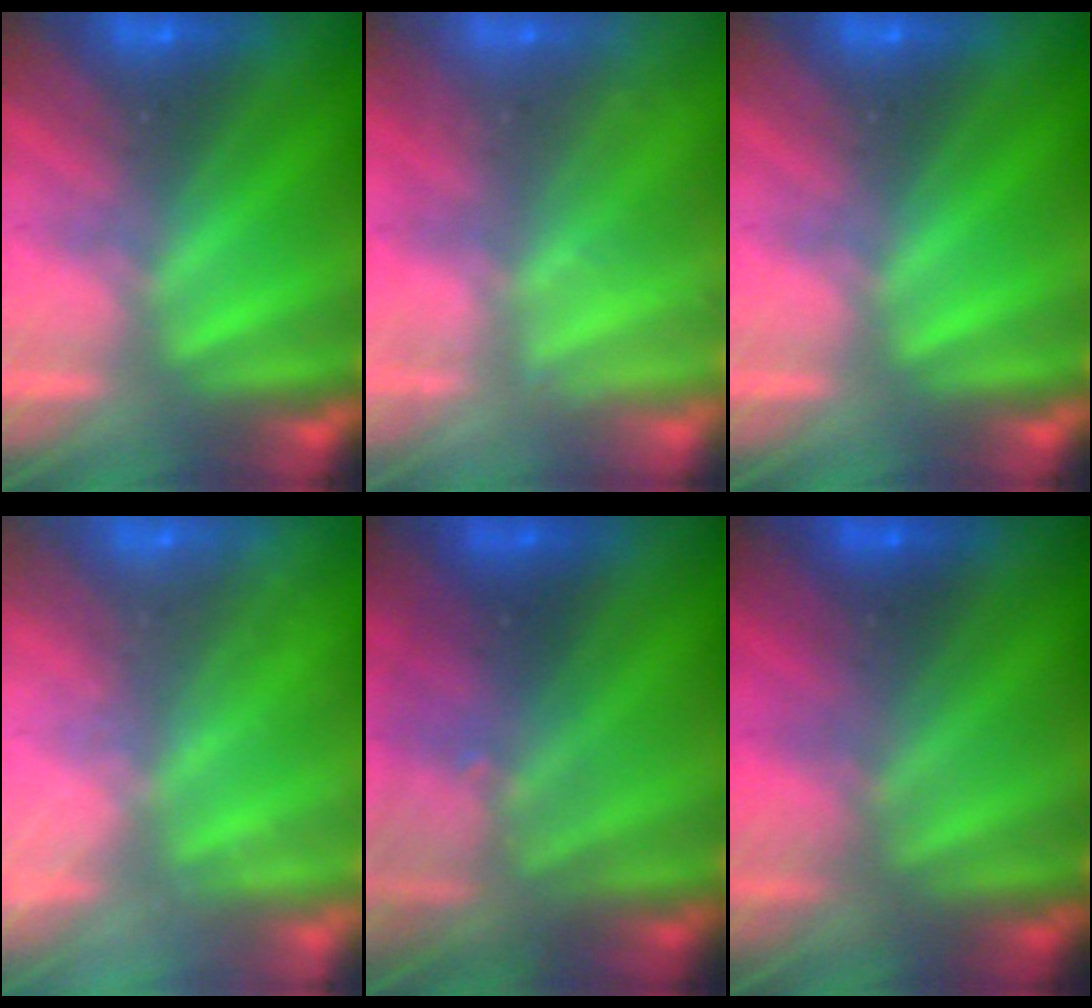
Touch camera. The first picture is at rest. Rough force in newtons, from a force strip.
{"total": 2.2}
{"total": 0.0}
{"total": 2.5}
{"total": 3.0}
{"total": 1.7}